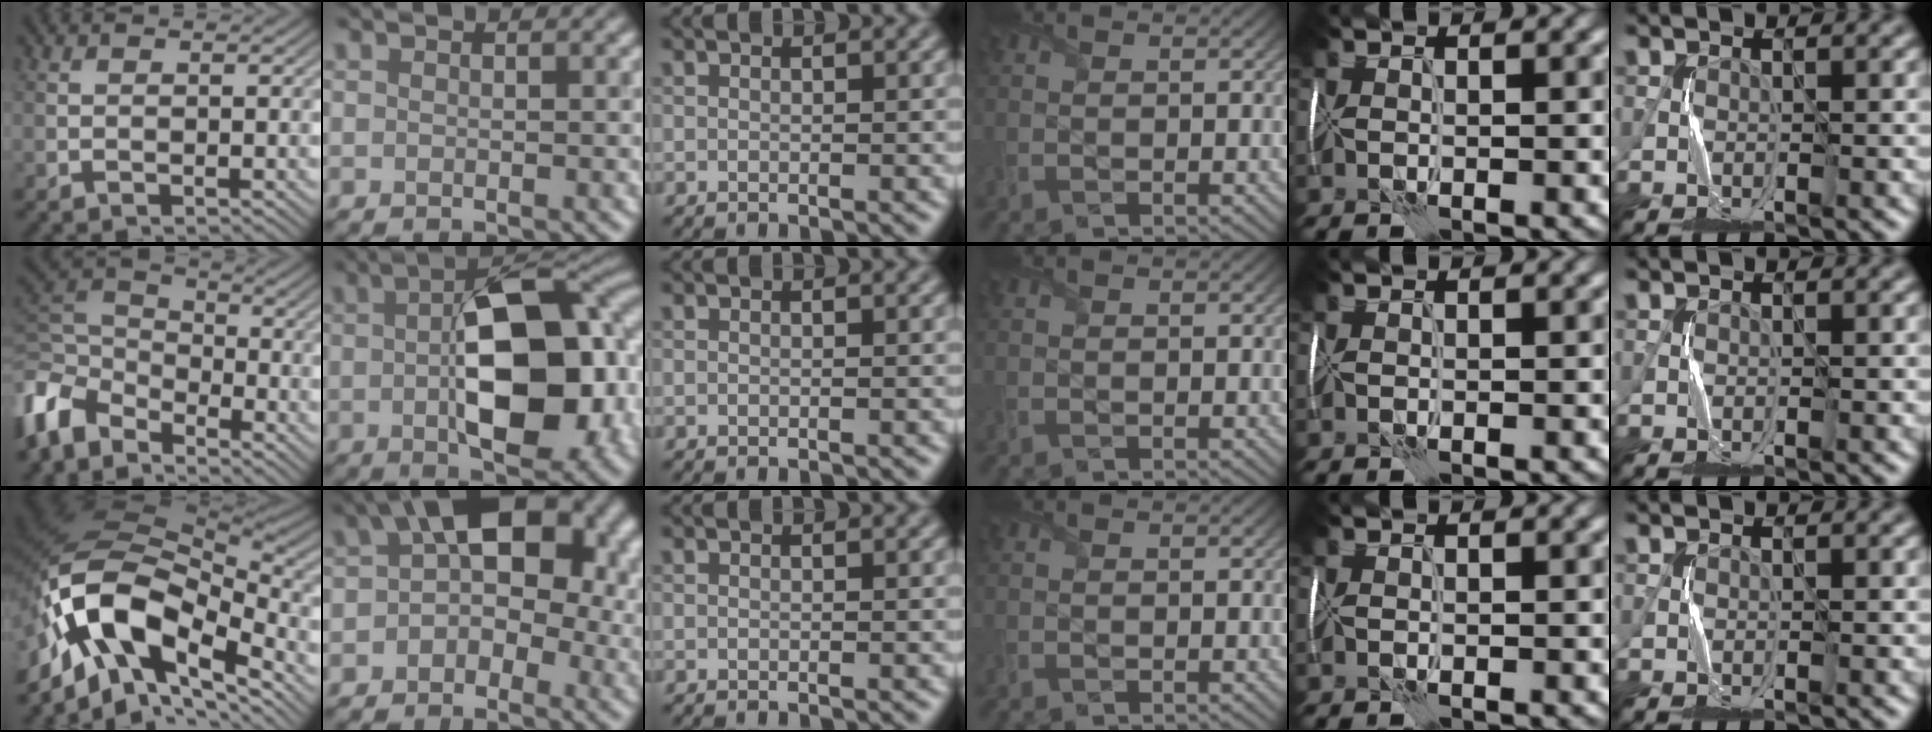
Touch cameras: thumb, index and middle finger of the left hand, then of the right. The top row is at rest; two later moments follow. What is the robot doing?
{"motion": "wrap", "object": "plastic wrap"}